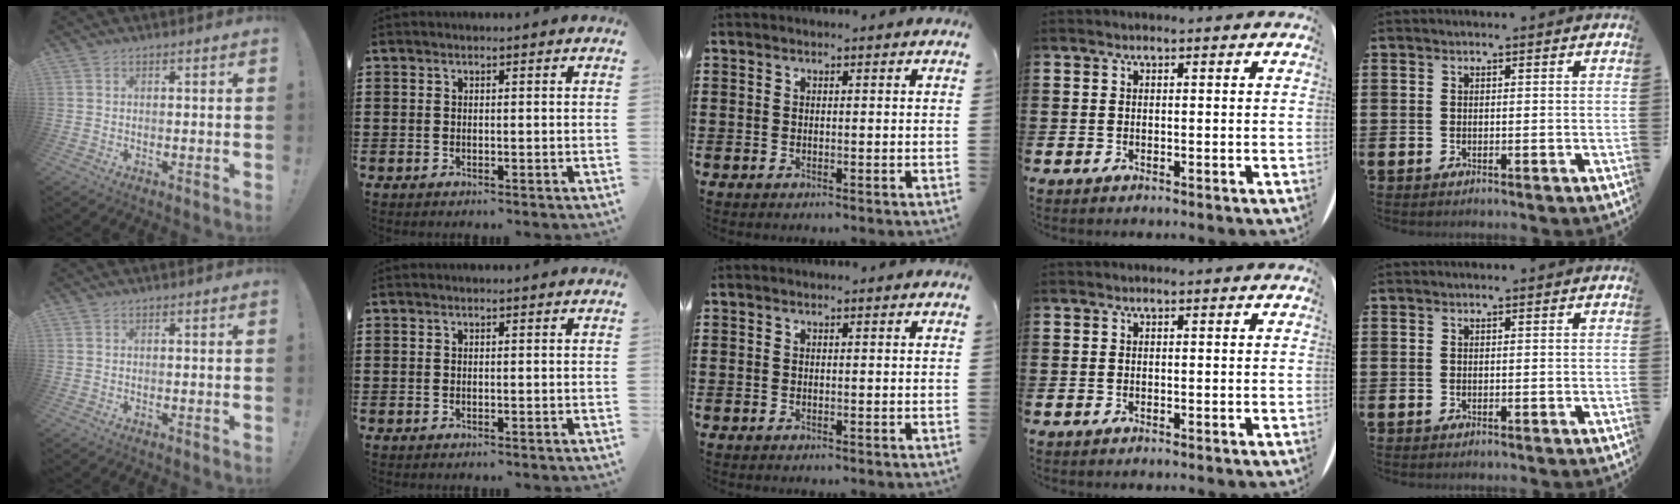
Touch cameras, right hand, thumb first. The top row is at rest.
{"middle": {"total": 0.7, "force": [0.7, 0.2, 0.0], "torque": [0.005, -0.004, 0.012]}}